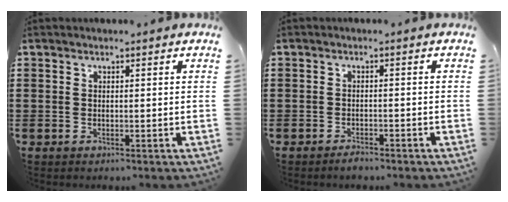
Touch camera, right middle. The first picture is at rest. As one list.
[{"total": 1.7, "force": [-1.5, 0.4, 0.5], "torque": [-0.012, -0.001, -0.030]}]